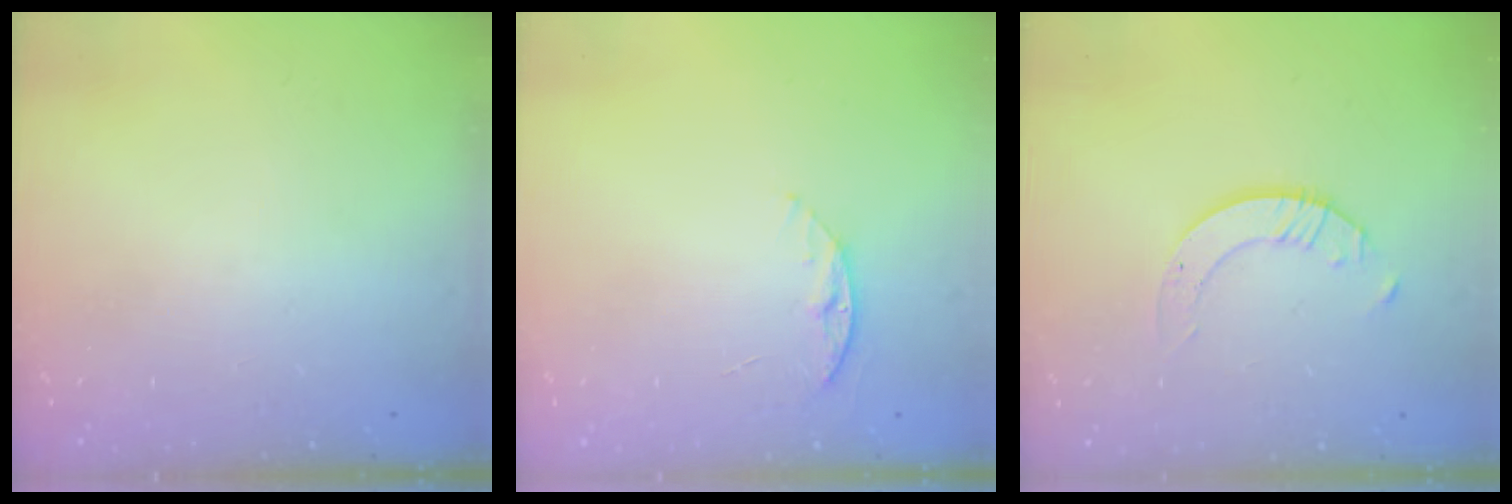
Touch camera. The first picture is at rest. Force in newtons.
{"total": 6.4, "press": 6.3, "slide": 0.7}
{"total": 2.1, "press": 2.1, "slide": 0.2}